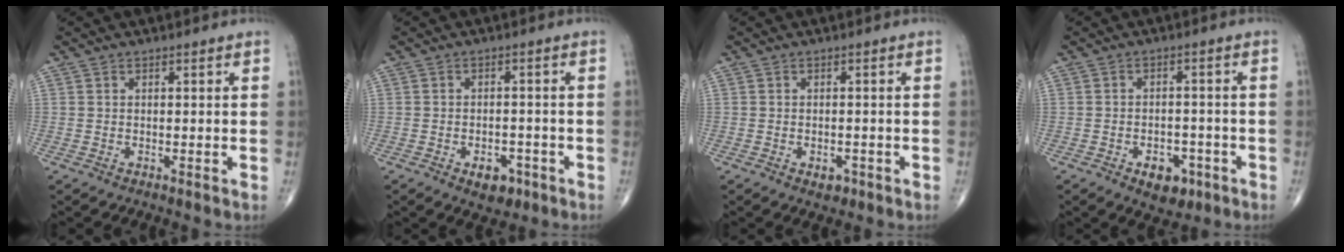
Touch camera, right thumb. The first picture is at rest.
{"total": 4.8, "force": [-2.5, 3.0, 2.9], "torque": [-0.024, 0.014, -0.030]}
{"total": 2.1, "force": [-1.0, 1.4, 1.3], "torque": [-0.010, 0.003, -0.009]}
{"total": 6.2, "force": [-3.1, 3.9, 3.7], "torque": [-0.030, 0.019, -0.039]}